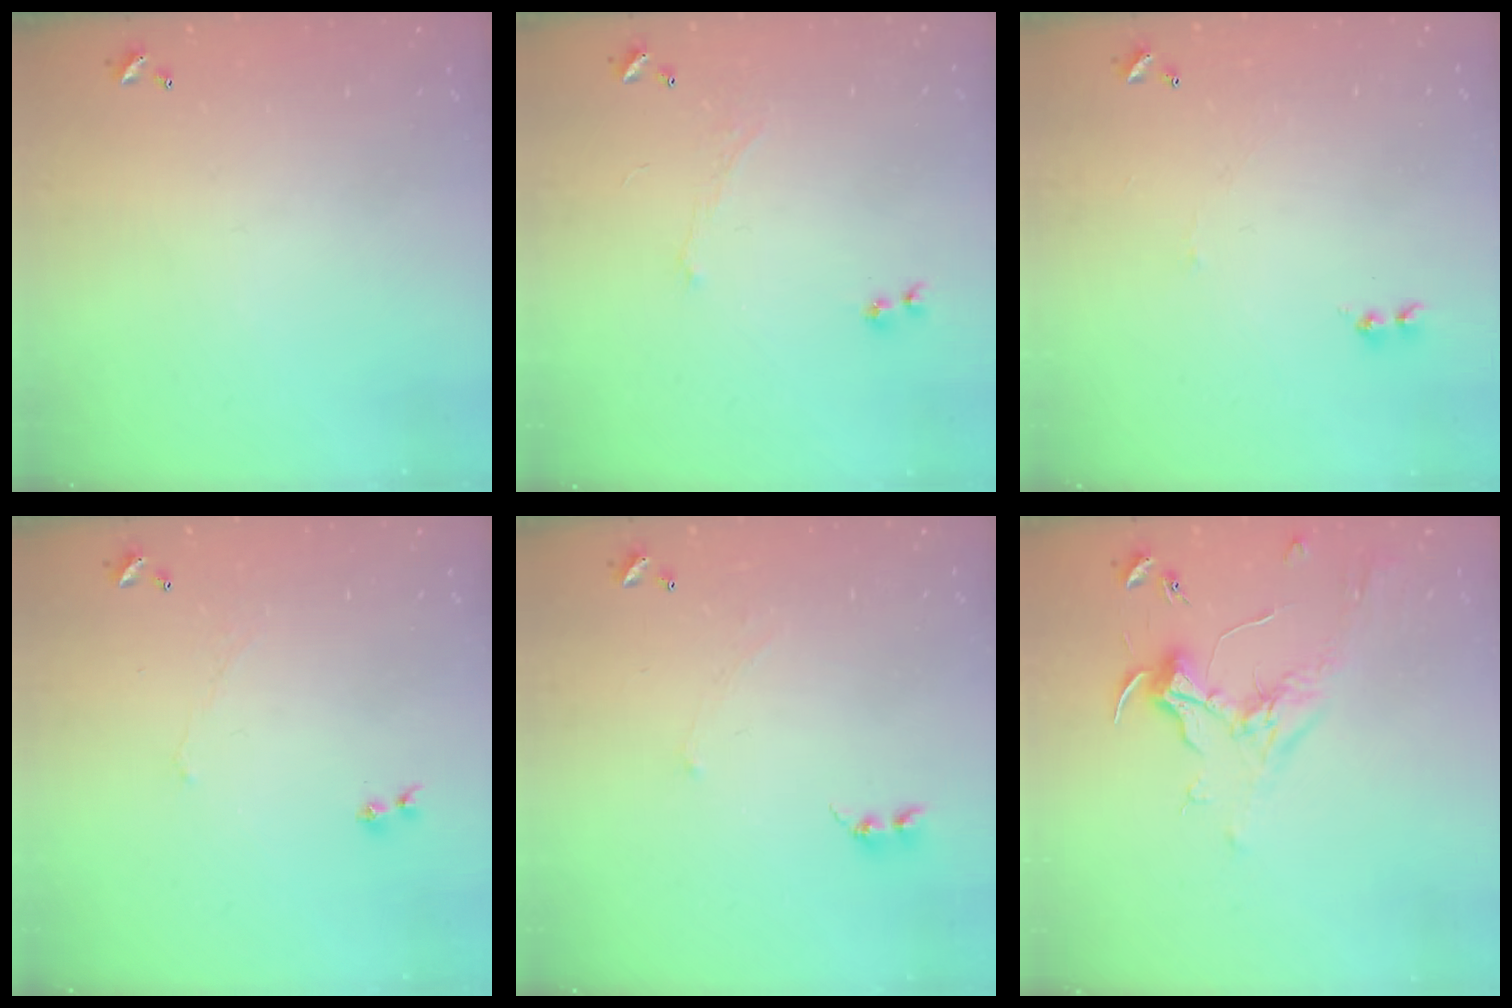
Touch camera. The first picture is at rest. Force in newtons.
{"total": 1.2, "press": 1.0, "slide": 0.8}
{"total": 1.5, "press": 1.4, "slide": 0.6}
{"total": 1.5, "press": 1.4, "slide": 0.6}
{"total": 0.6, "press": 0.3, "slide": 0.5}
{"total": 1.9, "press": 1.7, "slide": 0.7}